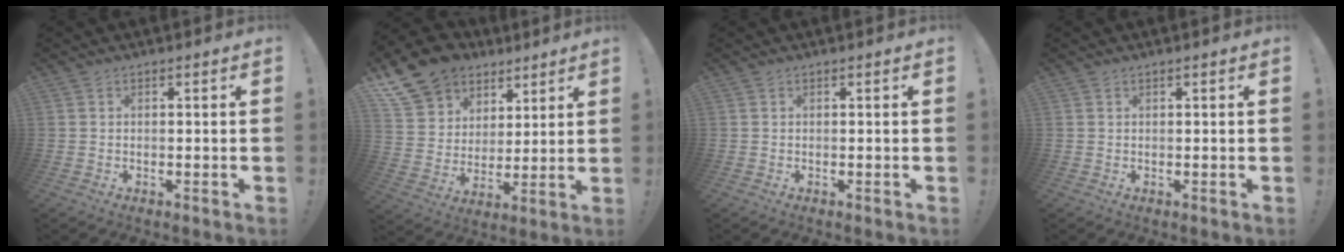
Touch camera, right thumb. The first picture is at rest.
{"total": 15.1, "force": [9.6, 10.8, 4.5], "torque": [-0.075, -0.064, 0.193]}
{"total": 0.0}
{"total": 0.0}